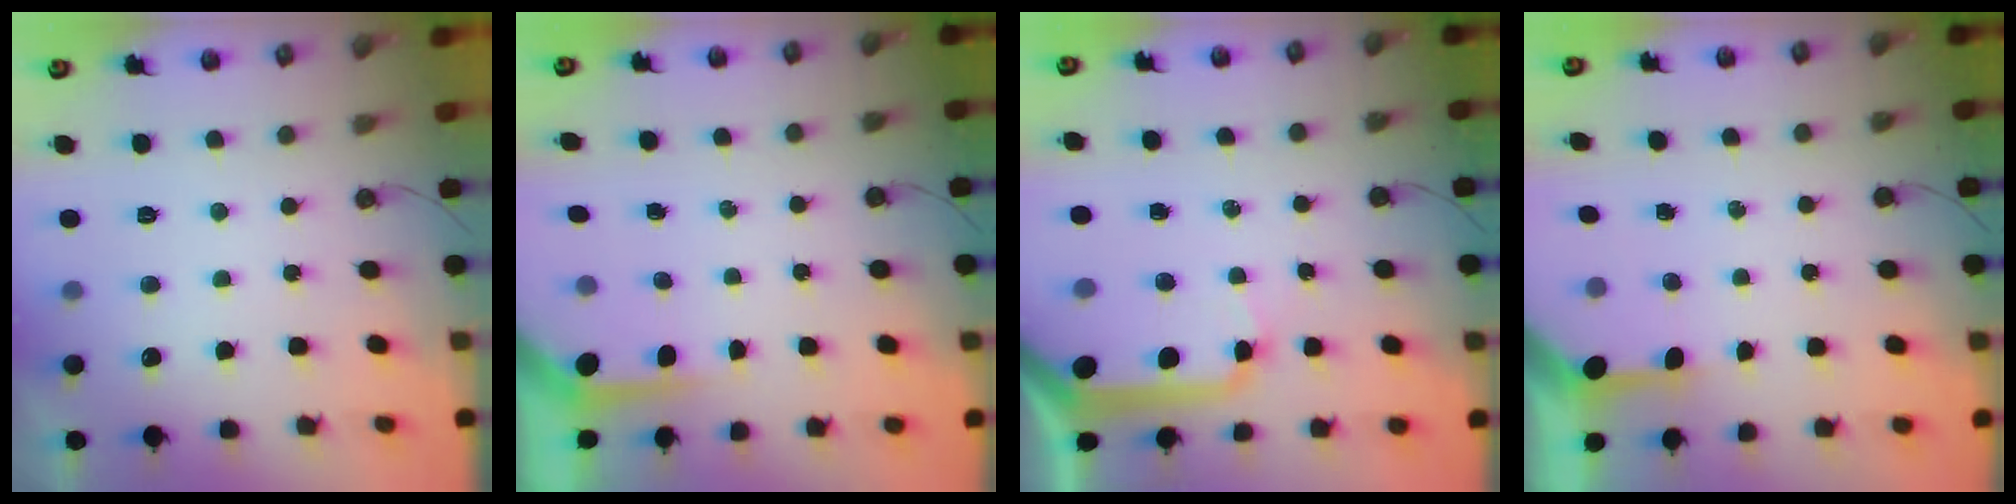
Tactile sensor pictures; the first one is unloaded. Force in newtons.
{"total": 3.6, "press": 3.6, "slide": 0.3}
{"total": 14.9, "press": 14.8, "slide": 2.1}
{"total": 3.4, "press": 3.3, "slide": 0.4}